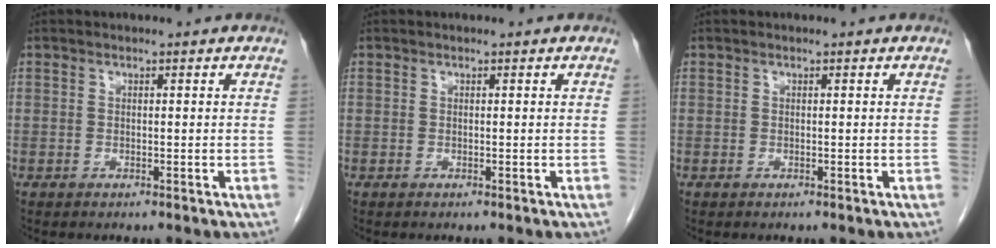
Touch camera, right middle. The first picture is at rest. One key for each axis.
{"total": 0.0}
{"total": 0.0}